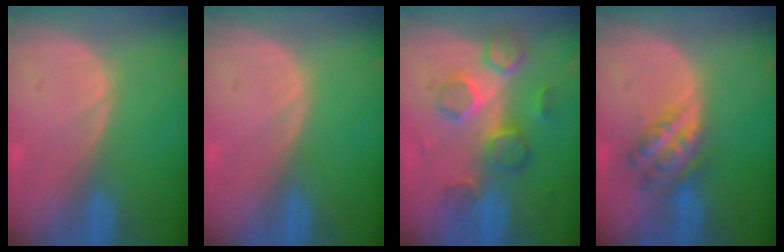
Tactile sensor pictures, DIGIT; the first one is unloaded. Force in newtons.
{"total": 0.0}
{"total": 8.7, "press": 7.6, "slide": 4.2}
{"total": 6.0, "press": 5.2, "slide": 3.1}